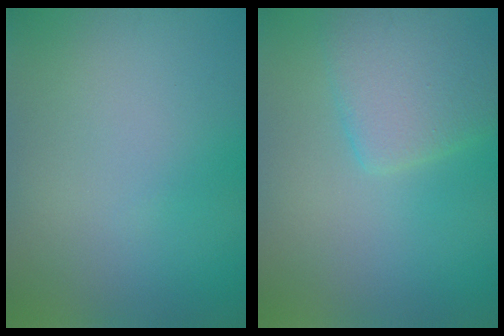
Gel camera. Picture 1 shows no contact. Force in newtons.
{"total": 3.9, "press": 3.9, "slide": 0.4}